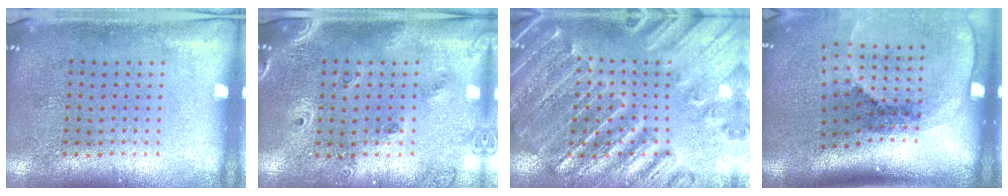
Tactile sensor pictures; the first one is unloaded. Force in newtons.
{"total": 1.6, "press": 1.5, "slide": 0.7}
{"total": 2.8, "press": 2.8, "slide": 0.3}
{"total": 2.8, "press": 1.9, "slide": 2.0}